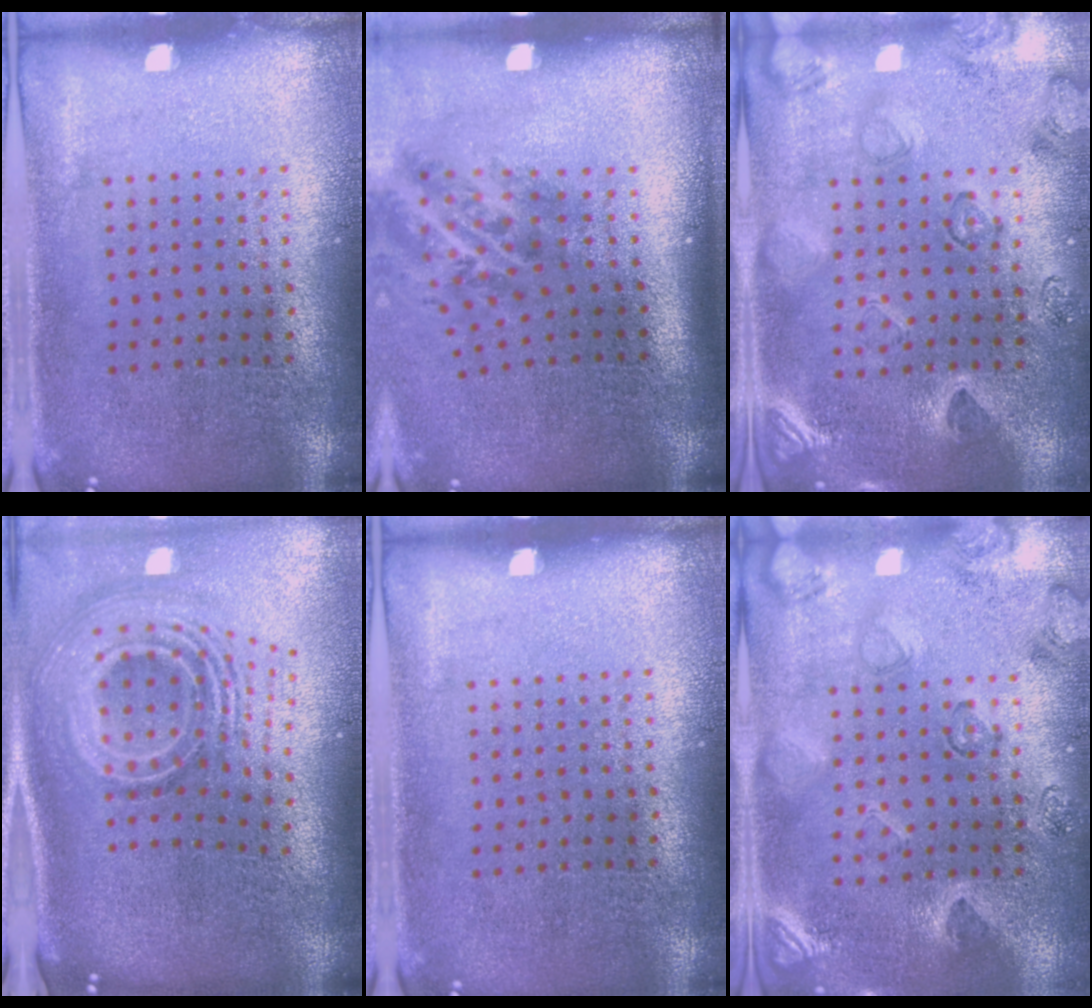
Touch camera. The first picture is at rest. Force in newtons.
{"total": 2.0, "press": 1.2, "slide": 1.6}
{"total": 2.3, "press": 2.0, "slide": 1.1}
{"total": 2.6, "press": 1.7, "slide": 2.0}
{"total": 0.0}
{"total": 2.3, "press": 1.9, "slide": 1.3}